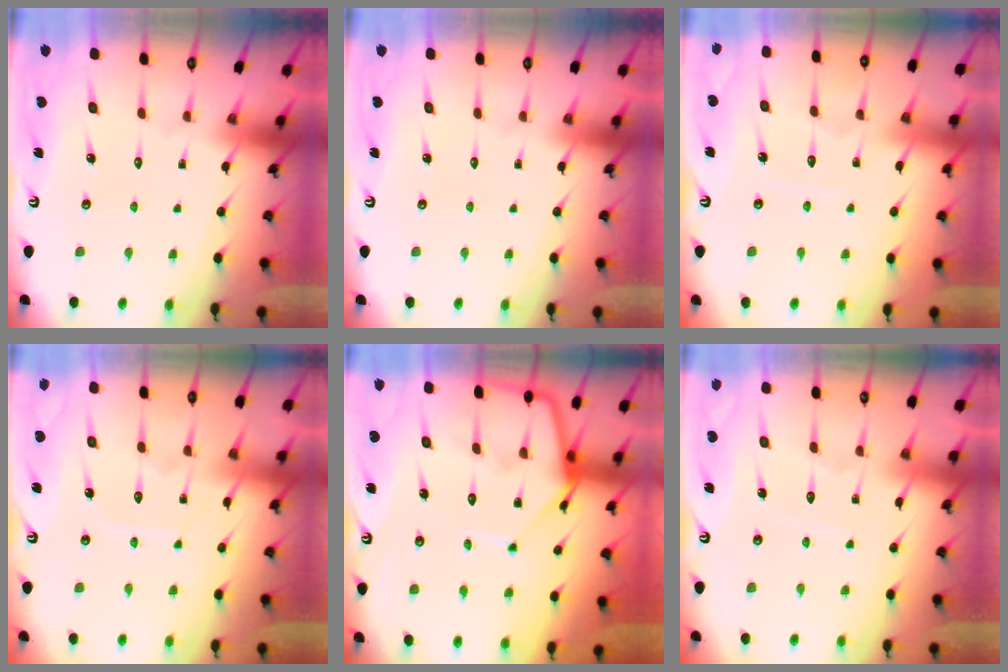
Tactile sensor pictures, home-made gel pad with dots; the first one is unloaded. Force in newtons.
{"total": 0.0}
{"total": 4.2, "press": 4.2, "slide": 0.5}
{"total": 9.1, "press": 9.1, "slide": 0.9}
{"total": 11.2, "press": 11.1, "slide": 1.1}
{"total": 5.8, "press": 5.7, "slide": 0.5}